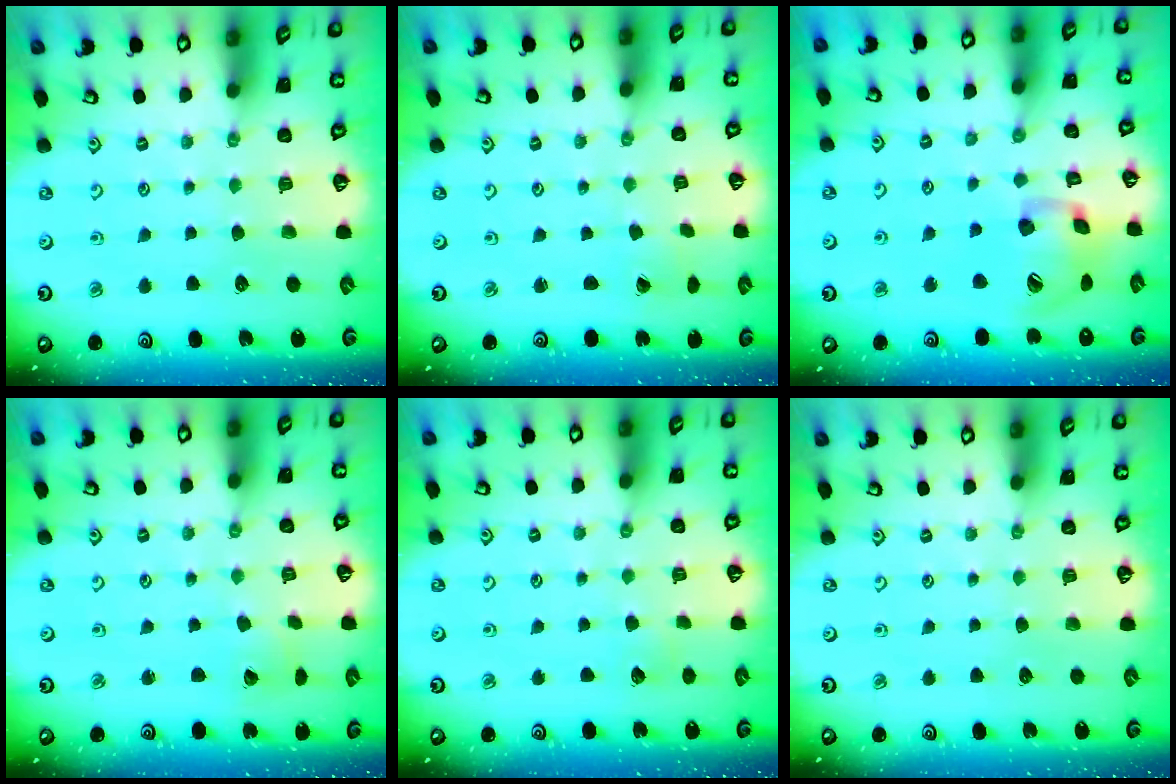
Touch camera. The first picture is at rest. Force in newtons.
{"total": 0.0}
{"total": 15.8, "press": 15.6, "slide": 2.5}
{"total": 2.6, "press": 2.6, "slide": 0.3}
{"total": 2.7, "press": 2.7, "slide": 0.3}
{"total": 0.0}